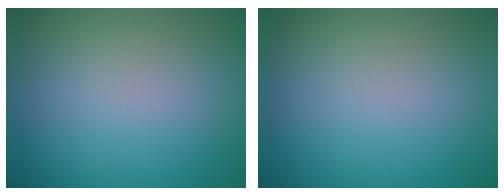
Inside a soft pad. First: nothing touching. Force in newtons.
{"total": 0.0}